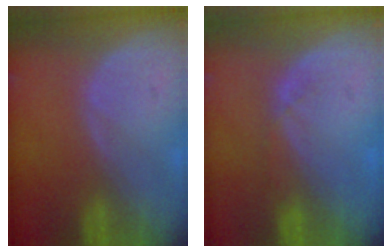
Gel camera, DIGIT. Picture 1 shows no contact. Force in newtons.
{"total": 1.7, "press": 1.5, "slide": 0.8}